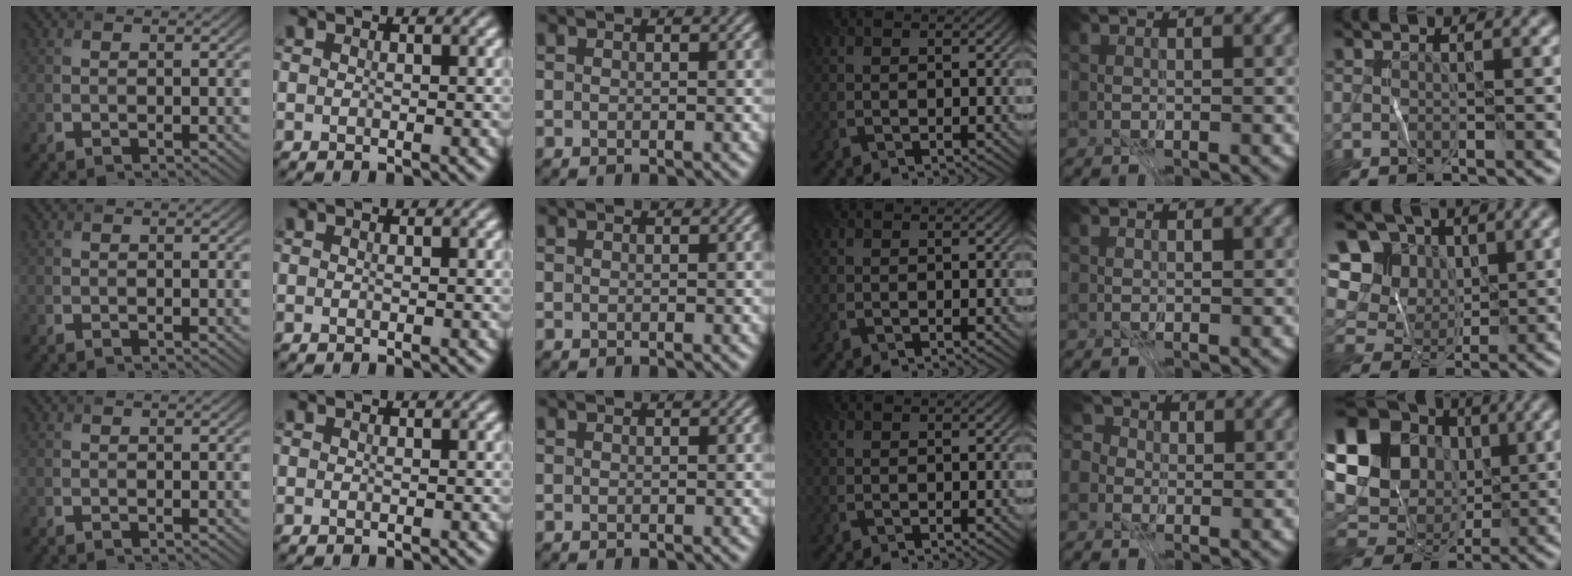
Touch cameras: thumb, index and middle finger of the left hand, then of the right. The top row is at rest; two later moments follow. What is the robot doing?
{"motion": "fold", "object": "file"}